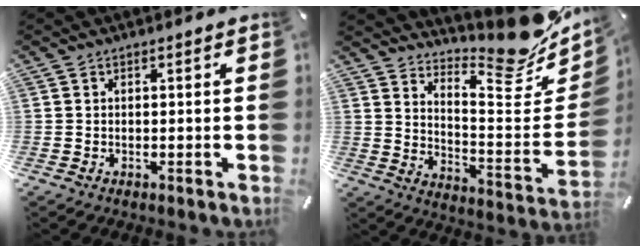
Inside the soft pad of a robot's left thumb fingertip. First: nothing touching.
{"total": 16.9, "force": [14.4, 4.7, 7.5], "torque": [-0.067, -0.156, 0.235]}